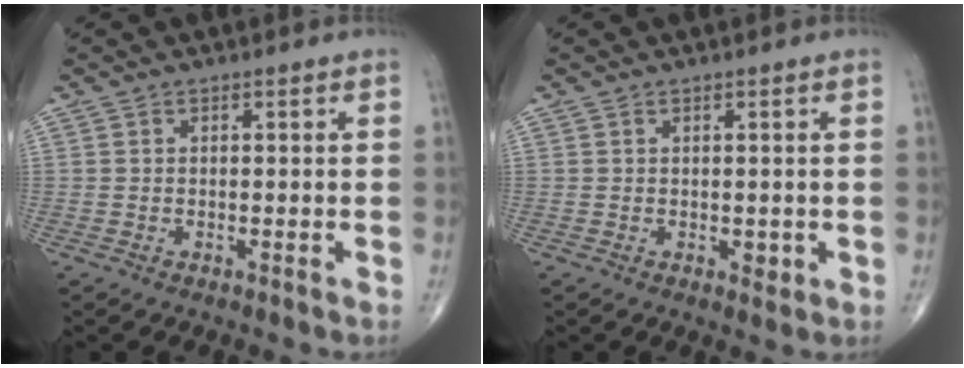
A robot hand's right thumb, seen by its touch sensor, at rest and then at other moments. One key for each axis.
{"total": 1.4, "fx": 0.0, "fy": 0.9, "fz": 1.1, "tx": -0.010, "ty": -0.003, "tz": 0.002}